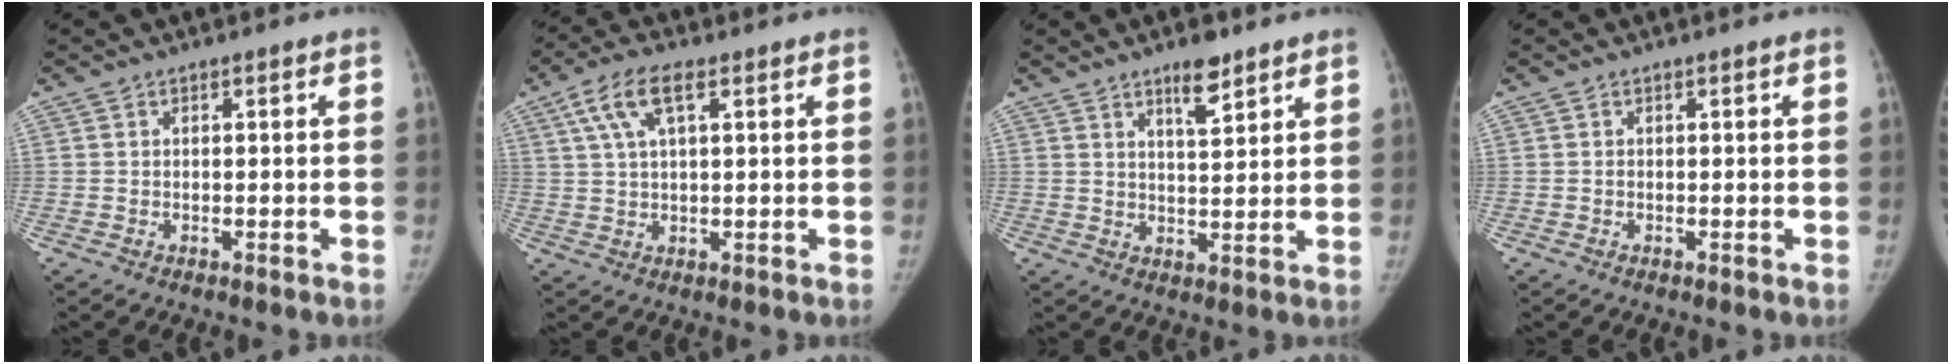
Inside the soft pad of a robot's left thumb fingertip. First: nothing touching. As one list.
[{"total": 8.0, "force": [3.6, 3.1, 6.4], "torque": [-0.132, 0.009, 0.069]}, {"total": 6.0, "force": [4.2, 1.8, 3.9], "torque": [-0.050, -0.030, 0.068]}, {"total": 0.0}]